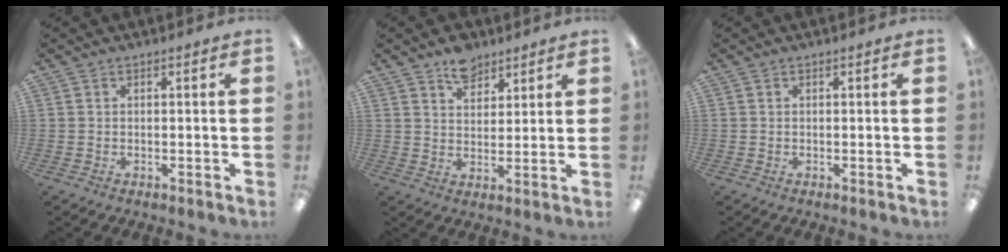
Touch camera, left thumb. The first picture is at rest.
{"total": 6.8, "force": [5.2, 3.9, 2.1], "torque": [-0.027, -0.023, 0.092]}
{"total": 0.0}